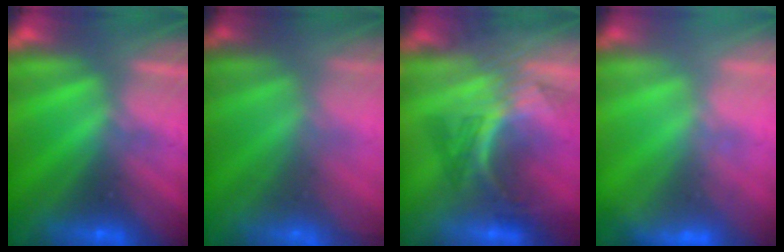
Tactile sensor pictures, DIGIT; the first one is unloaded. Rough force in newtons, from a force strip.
{"total": 7.4}
{"total": 3.0}
{"total": 2.7}